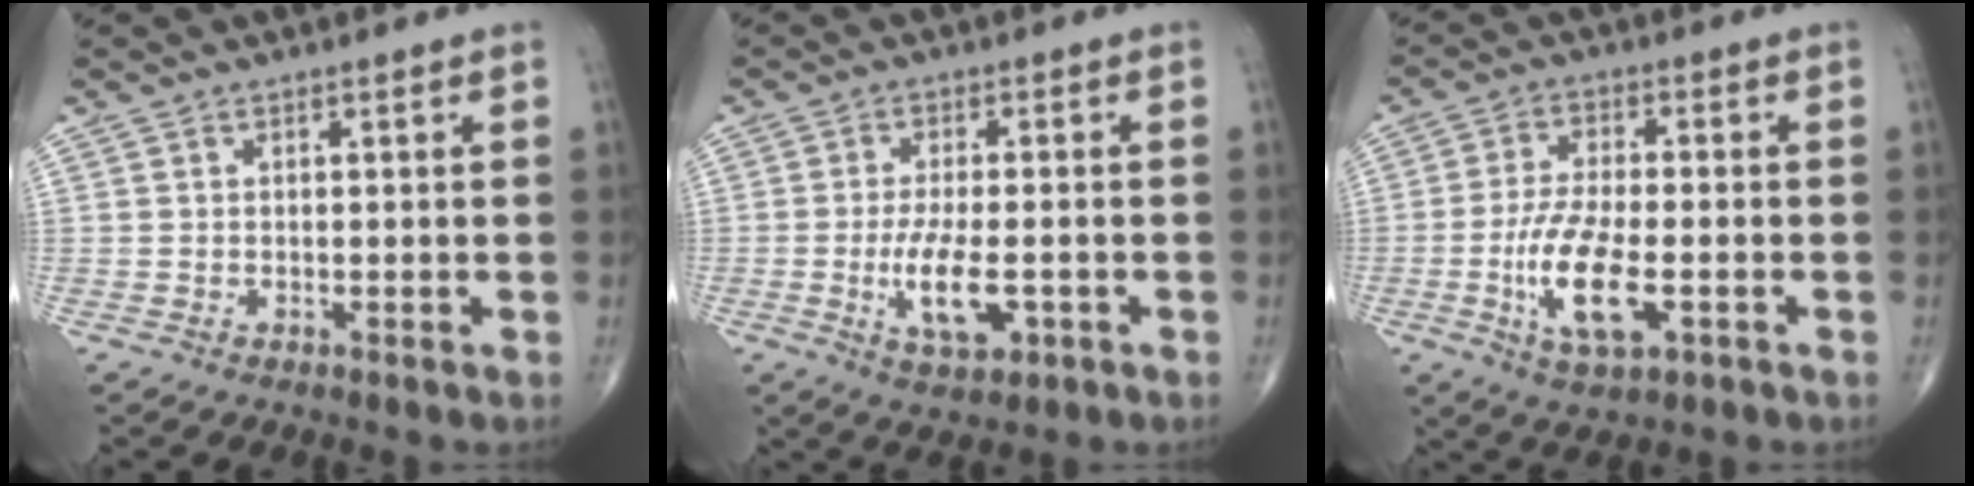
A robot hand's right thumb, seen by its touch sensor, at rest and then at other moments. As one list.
[{"total": 8.0, "force": [-2.2, 3.2, 7.0], "torque": [-0.128, -0.005, -0.034]}, {"total": 11.2, "force": [-3.2, 4.2, 9.9], "torque": [-0.196, 0.003, -0.056]}]